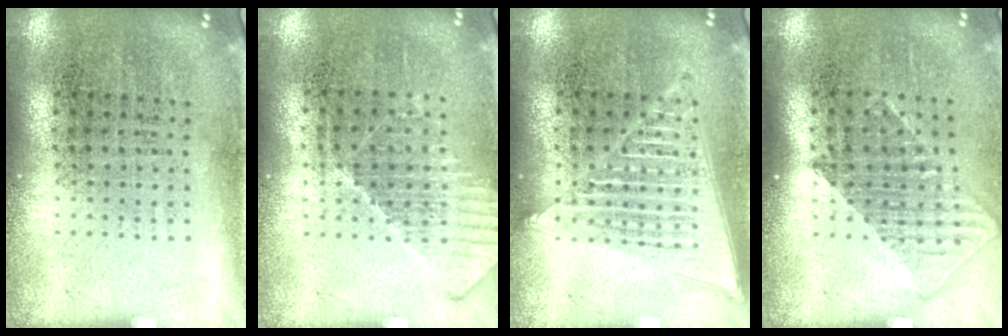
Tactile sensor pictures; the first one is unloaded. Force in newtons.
{"total": 1.2, "press": 1.2, "slide": 0.3}
{"total": 1.9, "press": 1.9, "slide": 0.1}
{"total": 1.2, "press": 1.0, "slide": 0.7}